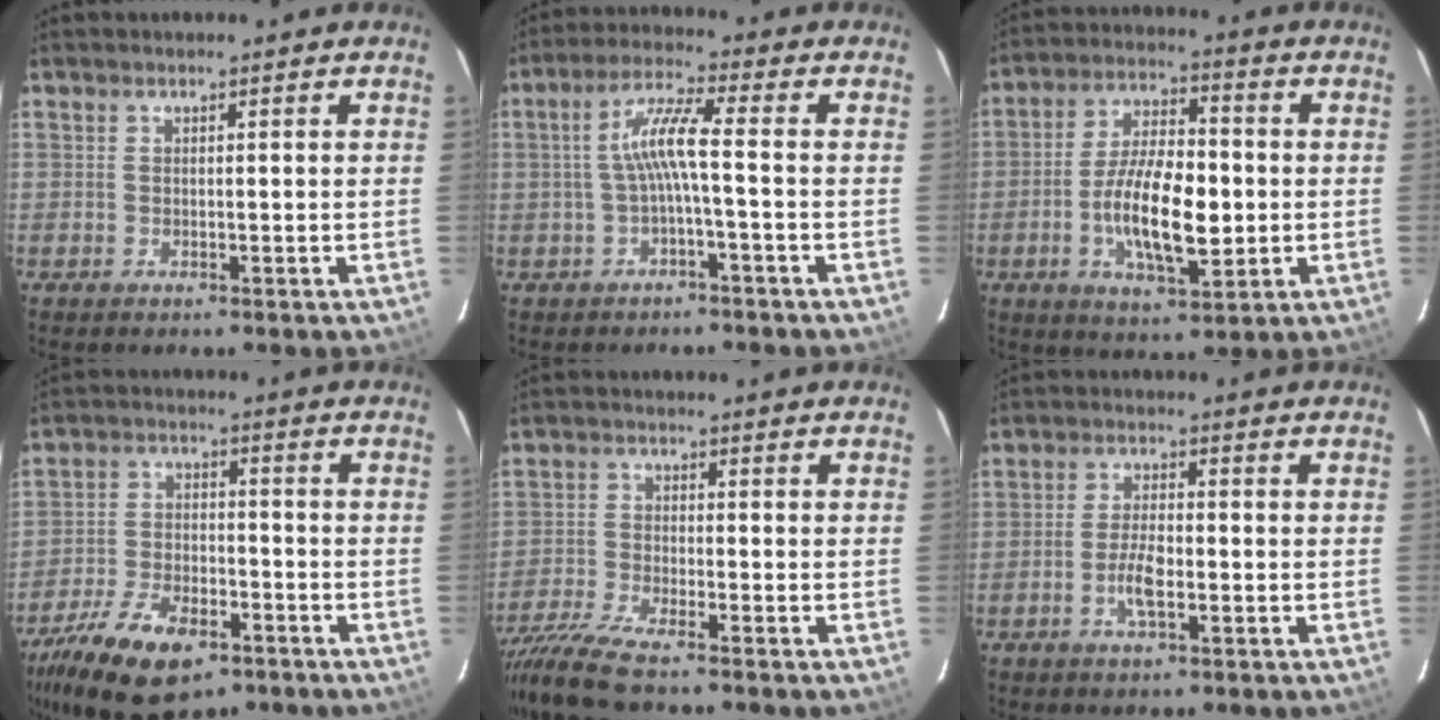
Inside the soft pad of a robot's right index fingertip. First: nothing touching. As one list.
[{"total": 6.0, "force": [-1.3, -0.1, 5.9], "torque": [-0.132, 0.013, -0.021]}, {"total": 13.3, "force": [-2.2, 5.3, 12.0], "torque": [-0.232, -0.001, -0.037]}, {"total": 15.6, "force": [-9.7, 7.7, 9.5], "torque": [-0.210, -0.020, -0.168]}, {"total": 9.0, "force": [-7.9, 0.1, 4.3], "torque": [-0.112, -0.024, -0.153]}, {"total": 4.7, "force": [-1.7, 1.5, 4.2], "torque": [-0.088, 0.001, -0.033]}]